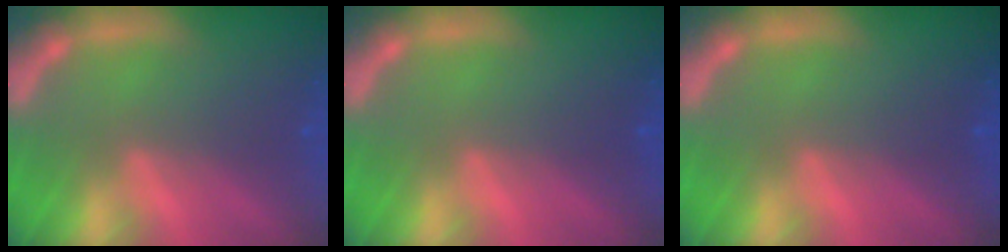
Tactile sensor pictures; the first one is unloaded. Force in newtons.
{"total": 0.0}
{"total": 0.0}